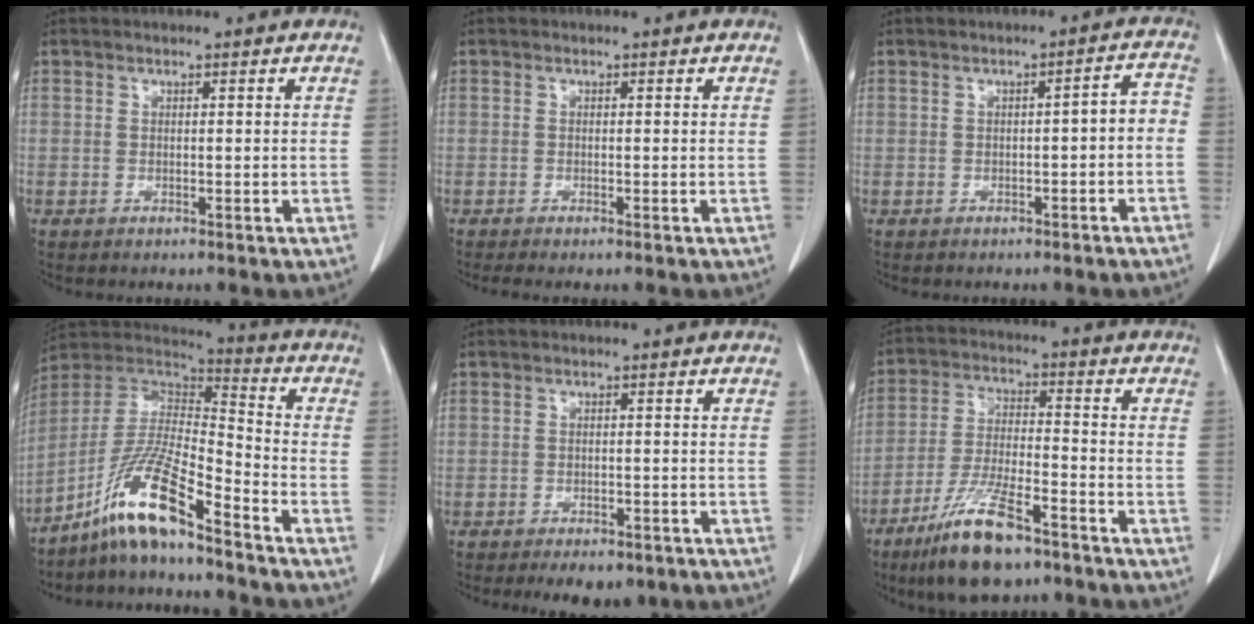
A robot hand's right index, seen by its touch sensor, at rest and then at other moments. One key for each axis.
{"total": 1.2, "fx": -1.0, "fy": -0.1, "fz": 0.7, "tx": -0.015, "ty": -0.003, "tz": -0.016}
{"total": 3.7, "fx": -1.3, "fy": 1.0, "fz": 3.3, "tx": -0.039, "ty": 0.022, "tz": -0.016}
{"total": 13.2, "fx": -9.5, "fy": 0.7, "fz": 9.1, "tx": -0.183, "ty": 0.005, "tz": -0.178}
{"total": 6.5, "fx": -4.9, "fy": 2.9, "fz": 3.1, "tx": -0.032, "ty": -0.001, "tz": -0.057}
{"total": 12.4, "fx": -8.4, "fy": 2.5, "fz": 8.8, "tx": -0.179, "ty": -0.025, "tz": -0.151}